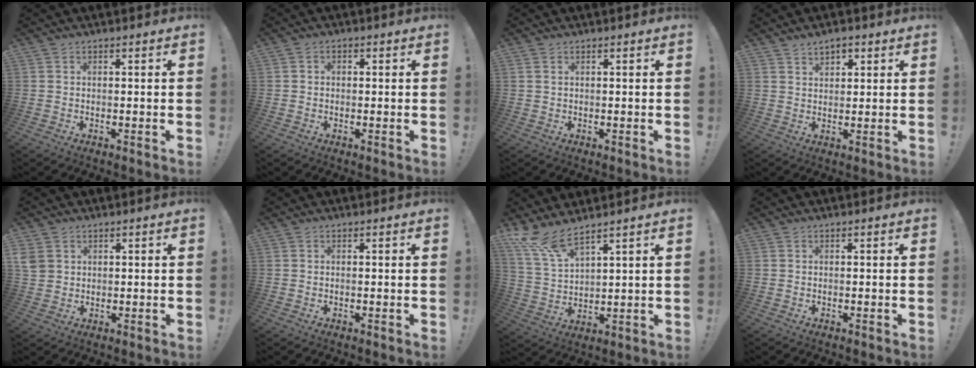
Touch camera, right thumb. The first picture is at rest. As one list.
[{"total": 1.3, "force": [-0.5, 1.0, 0.6], "torque": [-0.013, 0.006, -0.009]}, {"total": 0.9, "force": [0.5, 0.3, 0.6], "torque": [-0.019, 0.003, 0.010]}, {"total": 3.7, "force": [2.5, 2.3, 1.7], "torque": [-0.021, -0.012, 0.042]}, {"total": 4.3, "force": [1.7, 3.5, 1.8], "torque": [-0.041, -0.001, 0.036]}, {"total": 0.0}, {"total": 9.3, "force": [7.9, 1.8, 4.6], "torque": [-0.110, -0.043, 0.150]}, {"total": 0.0}]